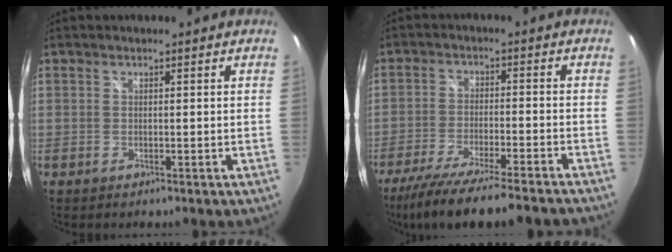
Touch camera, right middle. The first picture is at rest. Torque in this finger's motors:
{"motor_torque": [1.10, -1.04, 0.18, 0.15]}